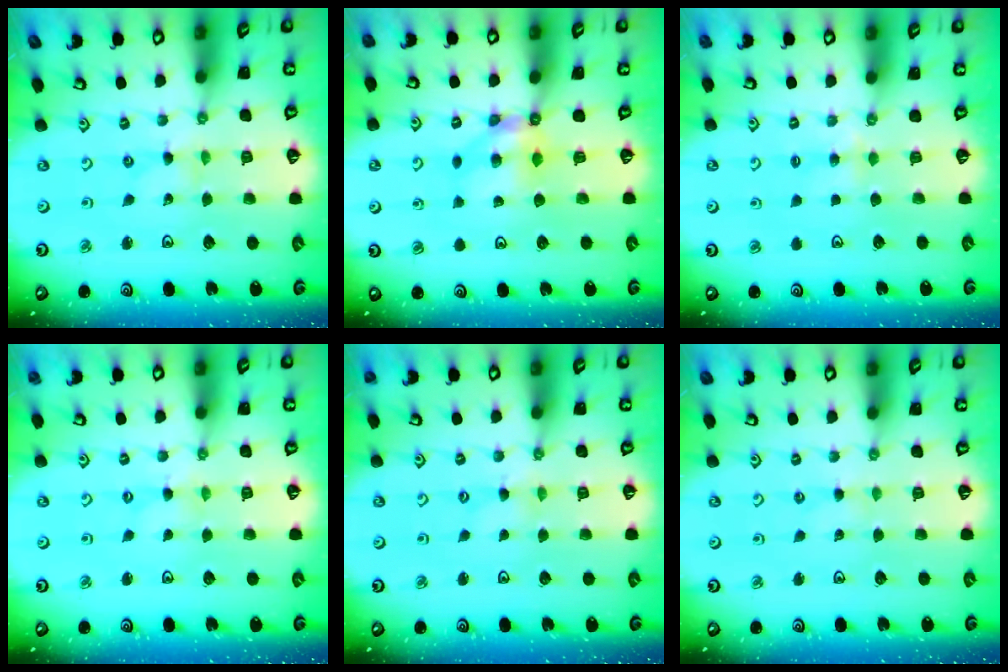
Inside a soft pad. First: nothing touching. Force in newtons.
{"total": 6.0, "press": 6.0, "slide": 0.1}
{"total": 4.0, "press": 4.0, "slide": 0.7}
{"total": 0.0}
{"total": 0.0}
{"total": 0.0}